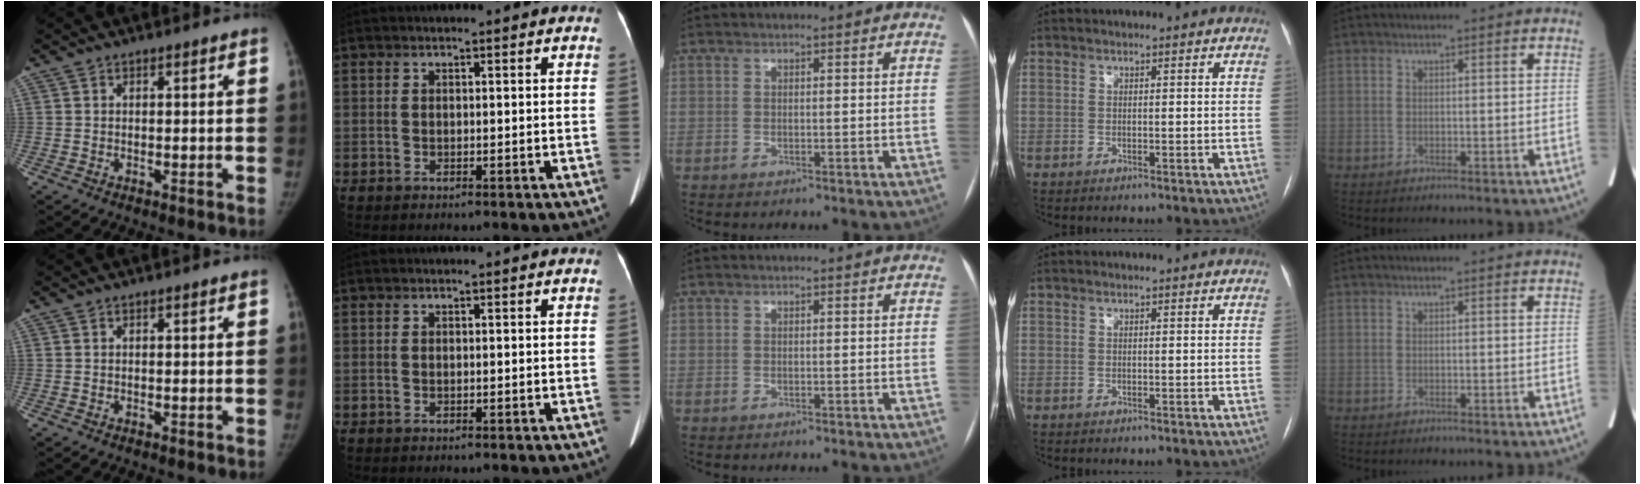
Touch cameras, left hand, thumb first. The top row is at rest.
{}